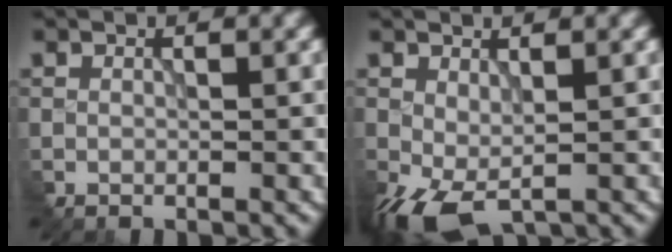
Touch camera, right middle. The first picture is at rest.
{"total": 3.7, "force": [-1.5, 1.7, 2.9], "torque": [-0.072, -0.004, -0.026]}